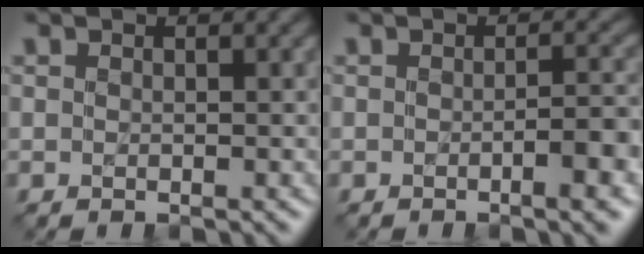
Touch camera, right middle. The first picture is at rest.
{"total": 3.6, "force": [-1.1, 0.9, 3.4], "torque": [-0.037, 0.006, -0.018]}